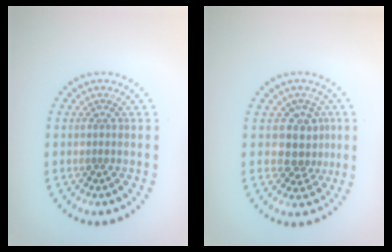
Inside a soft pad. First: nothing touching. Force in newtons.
{"total": 3.0, "press": 2.4, "slide": 1.8}